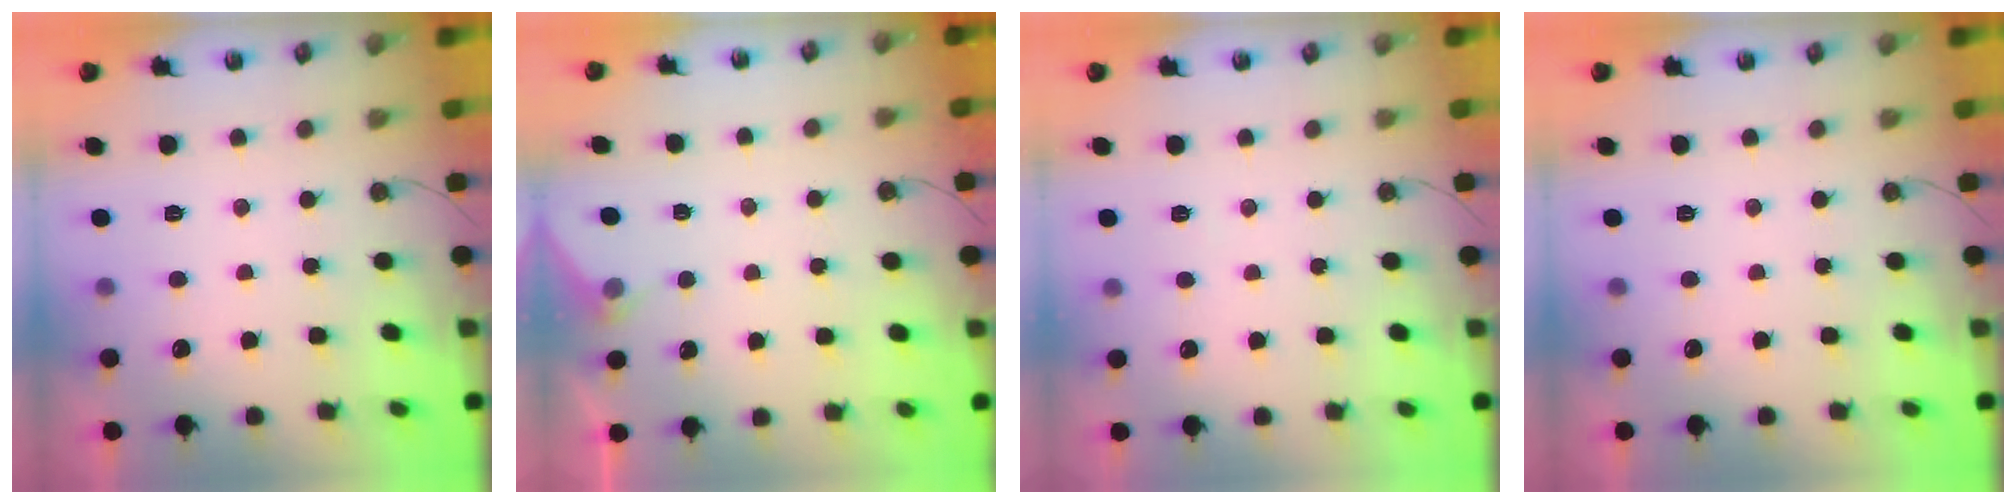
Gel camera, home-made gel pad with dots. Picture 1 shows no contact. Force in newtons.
{"total": 3.0, "press": 2.9, "slide": 0.4}
{"total": 2.6, "press": 2.5, "slide": 0.5}
{"total": 0.0}